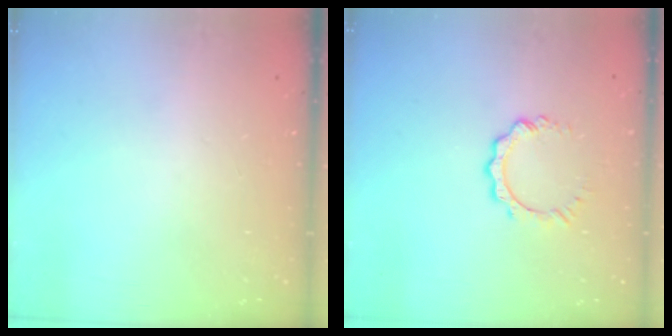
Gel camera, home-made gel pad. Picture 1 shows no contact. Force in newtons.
{"total": 5.9, "press": 5.9, "slide": 0.5}